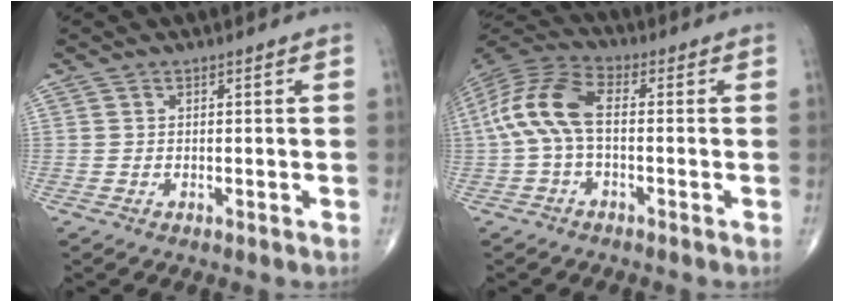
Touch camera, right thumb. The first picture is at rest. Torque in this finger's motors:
{"motor_torque": [1.00, 1.17, 1.10, -0.25, 0.14]}